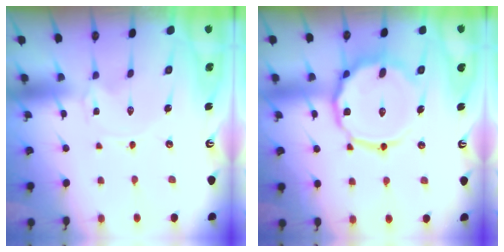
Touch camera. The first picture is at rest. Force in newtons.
{"total": 14.1, "press": 14.0, "slide": 1.1}